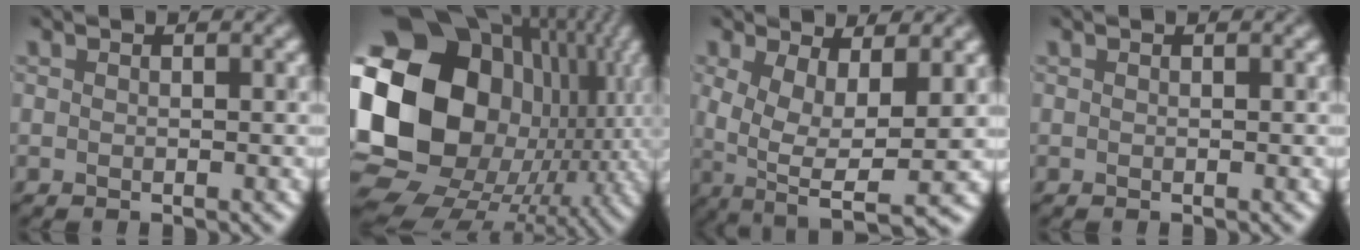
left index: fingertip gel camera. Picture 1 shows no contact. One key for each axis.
{"total": 23.1, "fx": 1.9, "fy": 19.0, "fz": 13.1, "tx": -0.281, "ty": -0.010, "tz": 0.016}
{"total": 7.9, "fx": -0.3, "fy": 3.6, "fz": 7.1, "tx": -0.132, "ty": -0.017, "tz": 0.009}
{"total": 0.0}